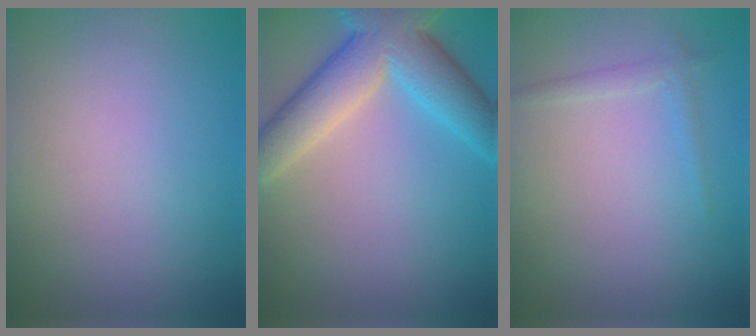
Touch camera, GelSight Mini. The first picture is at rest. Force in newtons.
{"total": 7.9, "press": 7.9, "slide": 0.5}
{"total": 1.2, "press": 1.2, "slide": 0.0}